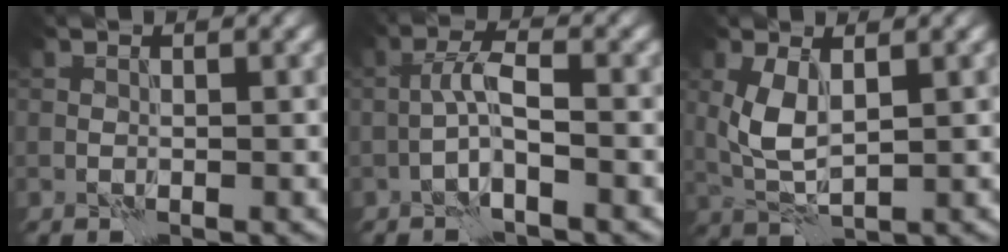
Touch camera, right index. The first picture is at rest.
{"total": 2.9, "force": [-1.0, 0.6, 2.7], "torque": [-0.055, 0.013, -0.026]}
{"total": 4.0, "force": [0.9, 1.8, 3.5], "torque": [-0.084, 0.001, 0.021]}